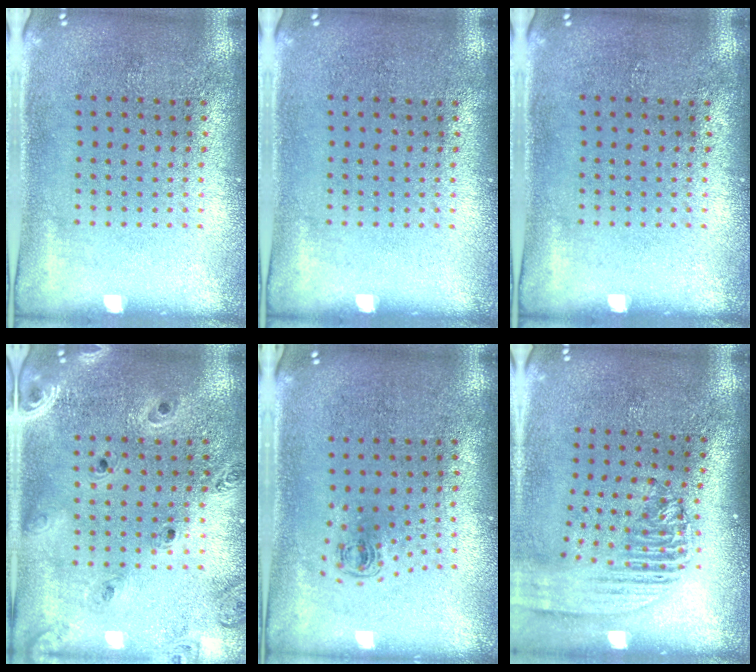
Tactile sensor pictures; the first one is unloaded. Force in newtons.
{"total": 0.0}
{"total": 0.0}
{"total": 1.2, "press": 1.2, "slide": 0.2}
{"total": 0.5, "press": 0.4, "slide": 0.4}
{"total": 2.2, "press": 1.7, "slide": 1.3}